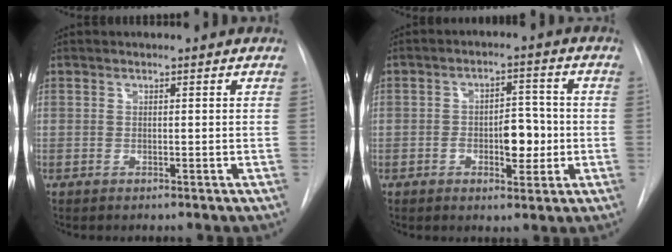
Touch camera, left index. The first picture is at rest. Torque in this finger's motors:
{"motor_torque": [0.84, 0.03, 0.13, 0.04]}